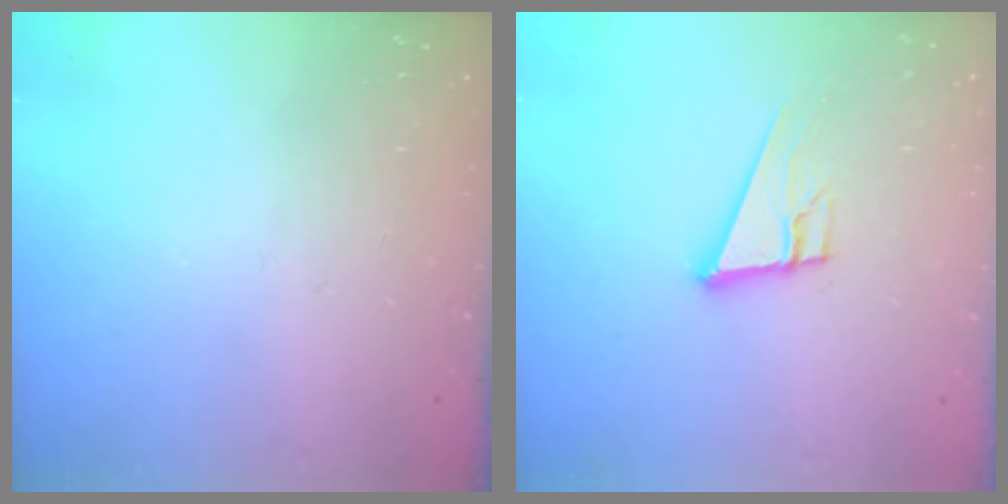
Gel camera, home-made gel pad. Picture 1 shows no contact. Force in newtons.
{"total": 10.6, "press": 10.1, "slide": 3.3}